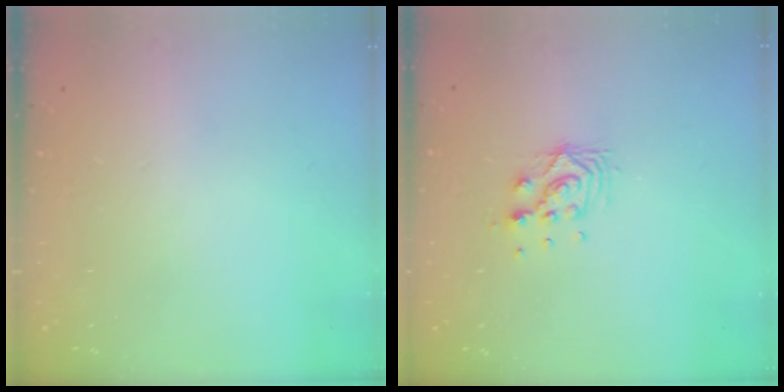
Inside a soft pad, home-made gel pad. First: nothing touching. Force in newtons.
{"total": 8.6, "press": 8.6, "slide": 0.7}